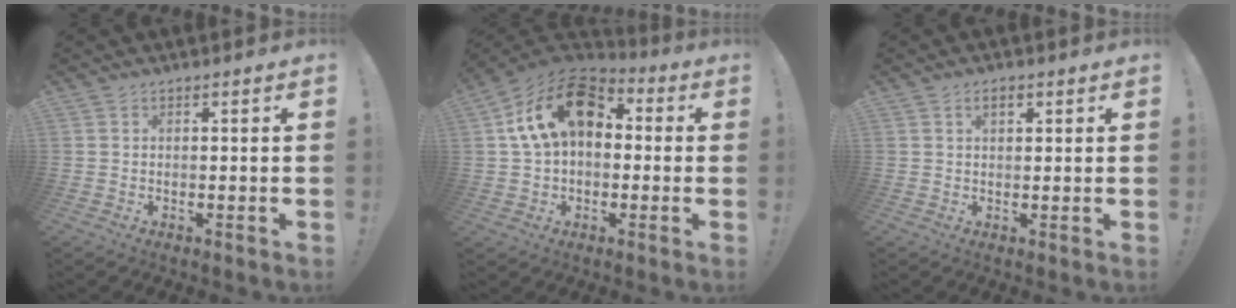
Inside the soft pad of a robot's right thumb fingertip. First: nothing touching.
{"total": 18.8, "force": [5.5, 12.1, 13.3], "torque": [-0.223, 0.004, 0.099]}
{"total": 2.5, "force": [1.3, 1.3, 1.7], "torque": [-0.031, 0.001, 0.021]}